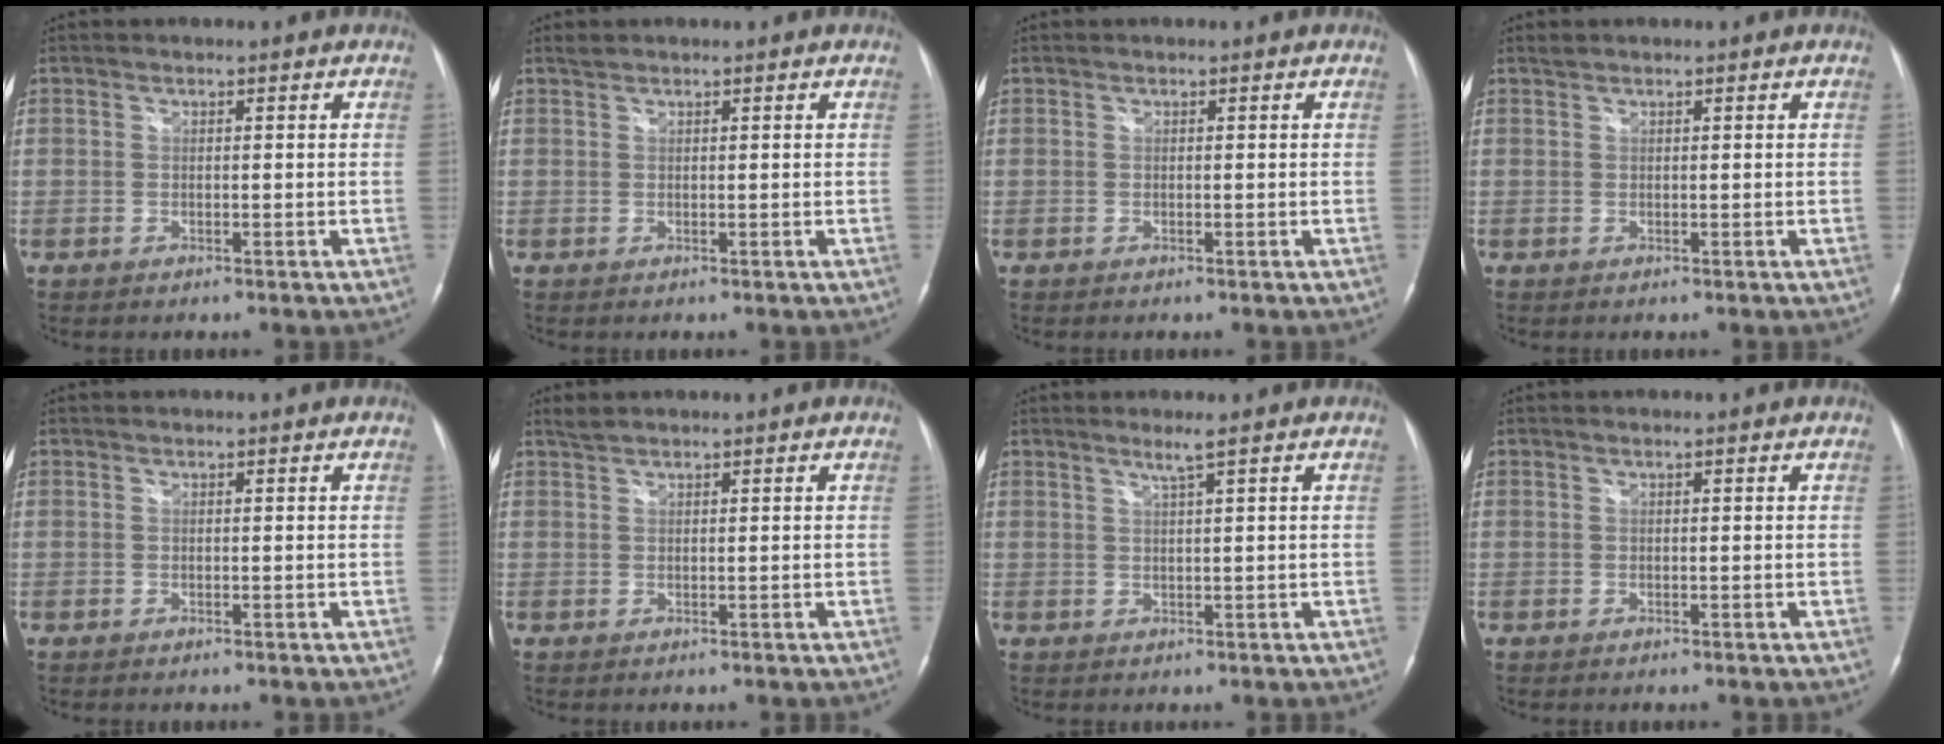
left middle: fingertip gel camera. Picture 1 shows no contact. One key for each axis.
{"total": 0.7, "fx": 0.7, "fy": 0.1, "fz": 0.0, "tx": -0.008, "ty": 0.006, "tz": 0.018}
{"total": 0.0}
{"total": 0.6, "fx": 0.6, "fy": 0.0, "fz": 0.0, "tx": -0.008, "ty": 0.006, "tz": 0.015}
{"total": 0.0}
{"total": 1.1, "fx": 1.1, "fy": 0.0, "fz": 0.2, "tx": -0.011, "ty": 0.008, "tz": 0.028}
{"total": 1.8, "fx": 1.2, "fy": -0.7, "fz": 1.2, "tx": -0.031, "ty": -0.006, "tz": 0.026}
{"total": 0.0}